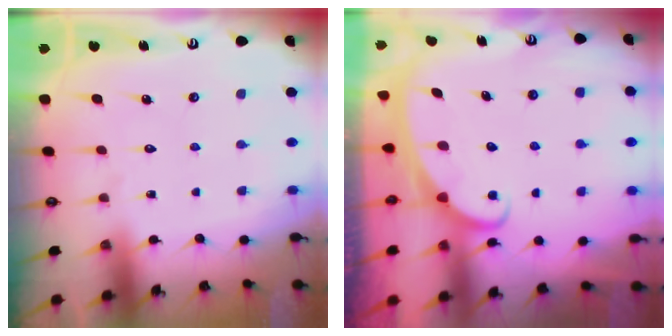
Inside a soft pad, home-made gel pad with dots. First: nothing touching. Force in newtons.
{"total": 2.4, "press": 2.4, "slide": 0.3}